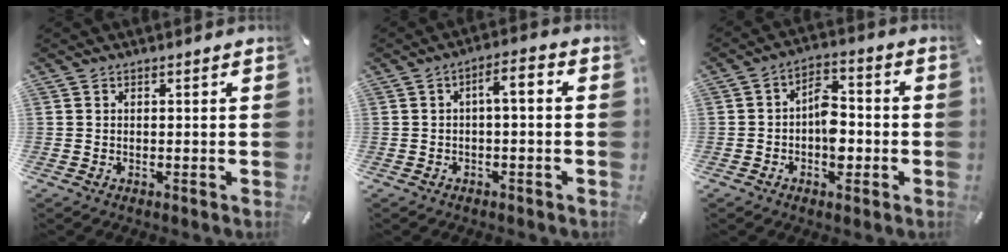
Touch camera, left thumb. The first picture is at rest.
{"total": 4.3, "force": [-1.1, 1.5, 3.8], "torque": [-0.071, 0.017, -0.024]}
{"total": 7.5, "force": [-1.9, 5.0, 5.2], "torque": [-0.063, 0.012, -0.033]}